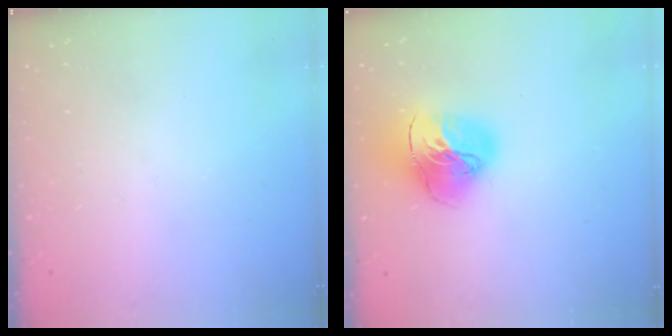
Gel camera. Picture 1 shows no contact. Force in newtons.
{"total": 18.0, "press": 17.9, "slide": 1.8}